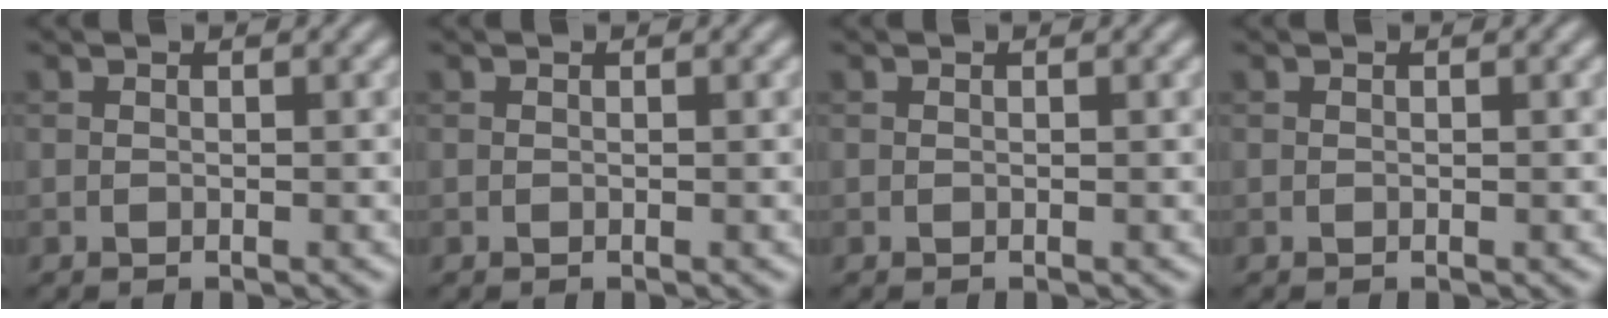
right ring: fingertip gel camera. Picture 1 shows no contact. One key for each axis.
{"total": 0.0}
{"total": 0.0}
{"total": 0.0}